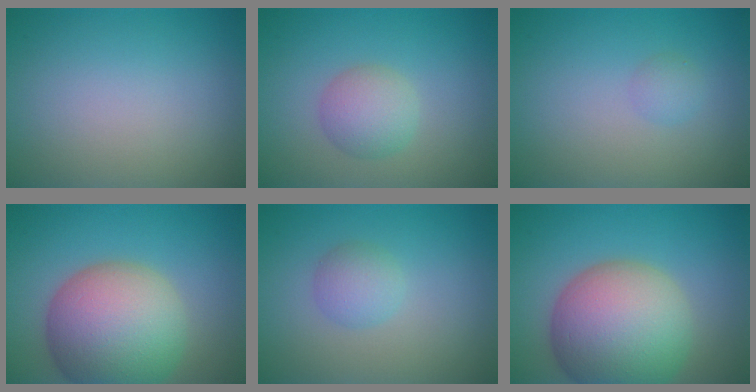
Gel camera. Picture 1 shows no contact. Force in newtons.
{"total": 3.0, "press": 3.0, "slide": 0.0}
{"total": 1.1, "press": 1.1, "slide": 0.0}
{"total": 12.0, "press": 11.9, "slide": 0.7}
{"total": 2.1, "press": 2.1, "slide": 0.1}
{"total": 12.4, "press": 12.4, "slide": 0.7}